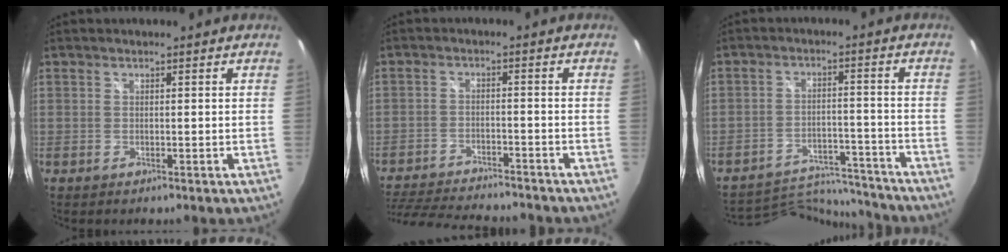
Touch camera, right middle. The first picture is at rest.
{"total": 17.2, "force": [-15.0, 3.9, 7.5], "torque": [-0.164, -0.025, -0.226]}
{"total": 15.2, "force": [-14.7, 2.3, 3.1], "torque": [-0.071, 0.014, -0.207]}